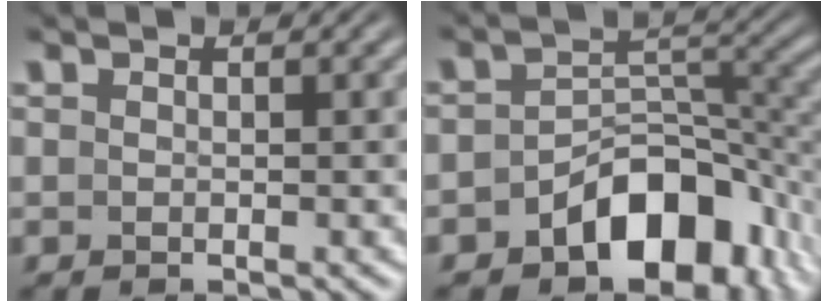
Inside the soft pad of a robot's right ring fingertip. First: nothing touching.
{"total": 9.3, "force": [-5.4, 5.3, 5.5], "torque": [-0.087, -0.022, -0.073]}